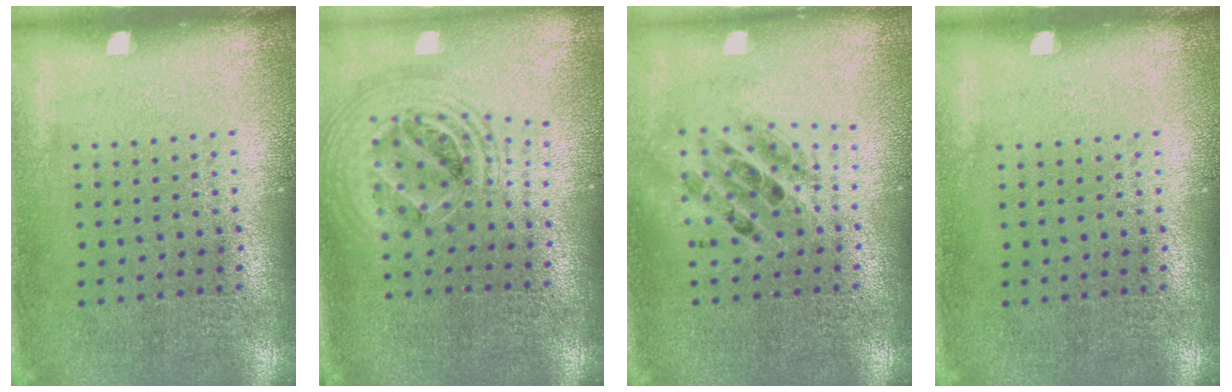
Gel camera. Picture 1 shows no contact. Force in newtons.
{"total": 2.3, "press": 1.7, "slide": 1.4}
{"total": 1.7, "press": 1.4, "slide": 1.0}
{"total": 0.0}